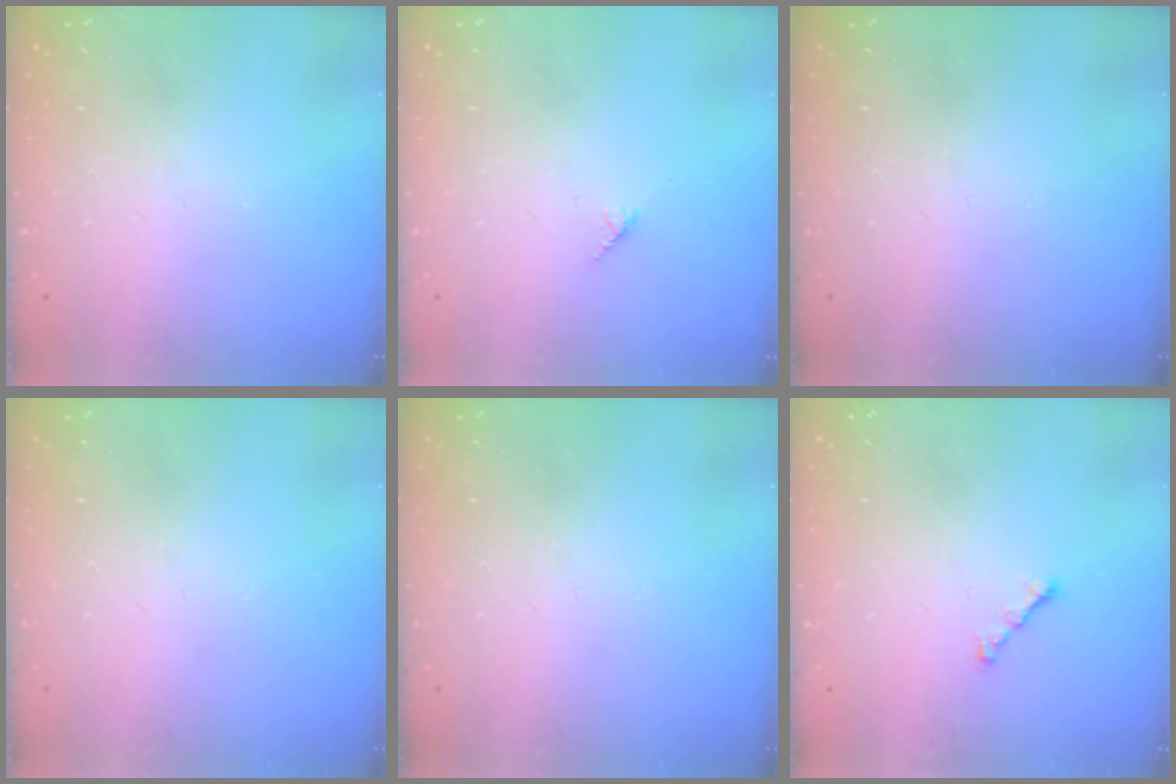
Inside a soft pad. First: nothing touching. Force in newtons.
{"total": 2.7, "press": 2.7, "slide": 0.2}
{"total": 0.0}
{"total": 0.0}
{"total": 0.0}
{"total": 1.7, "press": 1.6, "slide": 0.6}